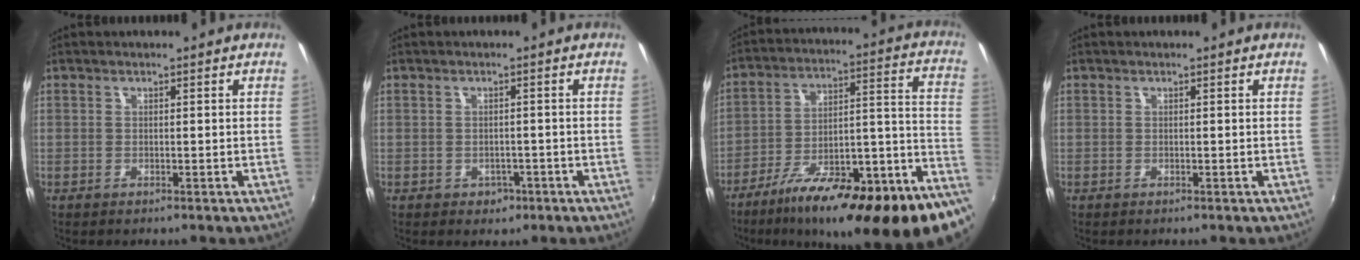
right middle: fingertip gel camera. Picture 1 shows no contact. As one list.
[{"total": 2.6, "force": [-1.1, 2.2, 0.9], "torque": [-0.020, -0.002, -0.011]}, {"total": 27.6, "force": [-17.2, 5.6, 20.9], "torque": [-0.279, -0.032, -0.255]}, {"total": 0.0}]